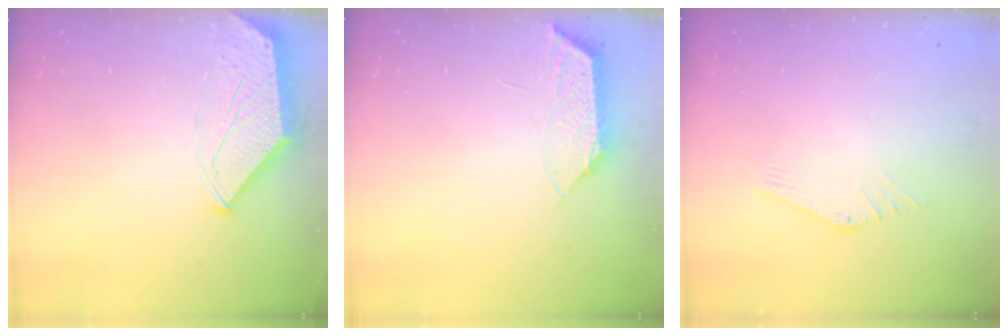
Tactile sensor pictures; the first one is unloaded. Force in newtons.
{"total": 1.0, "press": 0.9, "slide": 0.5}
{"total": 0.9, "press": 0.9, "slide": 0.1}